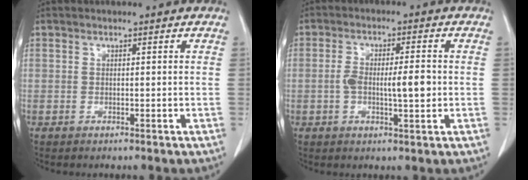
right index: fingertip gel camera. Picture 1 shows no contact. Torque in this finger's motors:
{"motor_torque": [0.17, 0.15, 0.17, 0.06]}